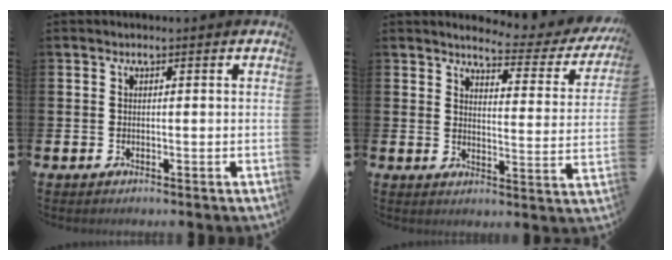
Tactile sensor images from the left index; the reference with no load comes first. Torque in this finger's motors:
{"motor_torque": [1.07, -1.07, 0.14, 0.05]}